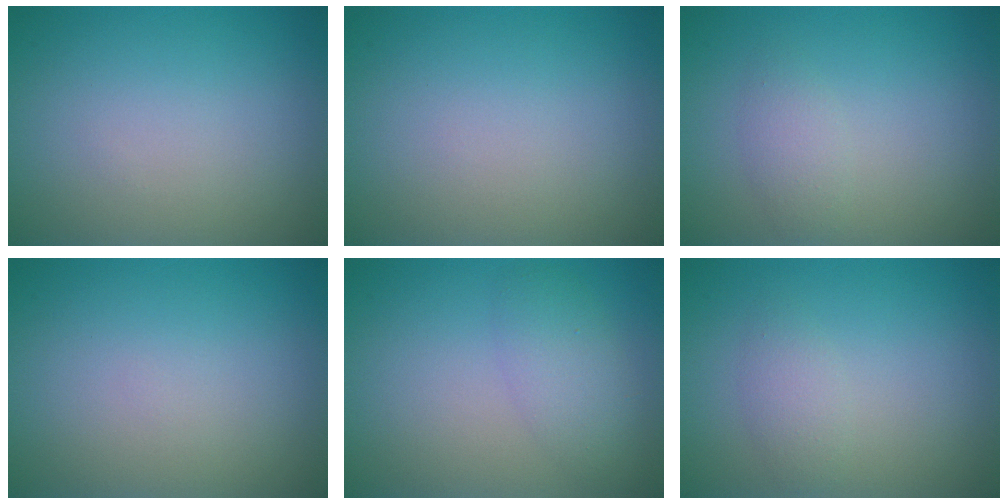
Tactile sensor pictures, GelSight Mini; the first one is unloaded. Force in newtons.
{"total": 0.0}
{"total": 1.6, "press": 1.6, "slide": 0.1}
{"total": 0.0}
{"total": 2.8, "press": 2.8, "slide": 0.2}
{"total": 1.6, "press": 1.6, "slide": 0.1}